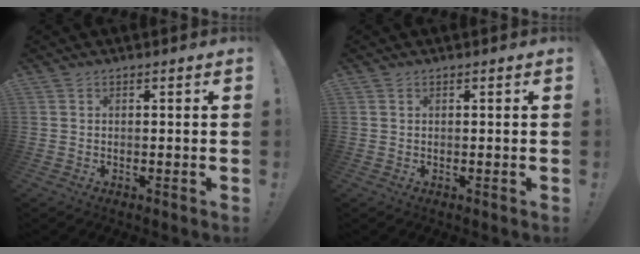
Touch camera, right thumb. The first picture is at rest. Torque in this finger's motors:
{"motor_torque": [-0.02, 0.19, 0.20, -0.27, 0.12]}